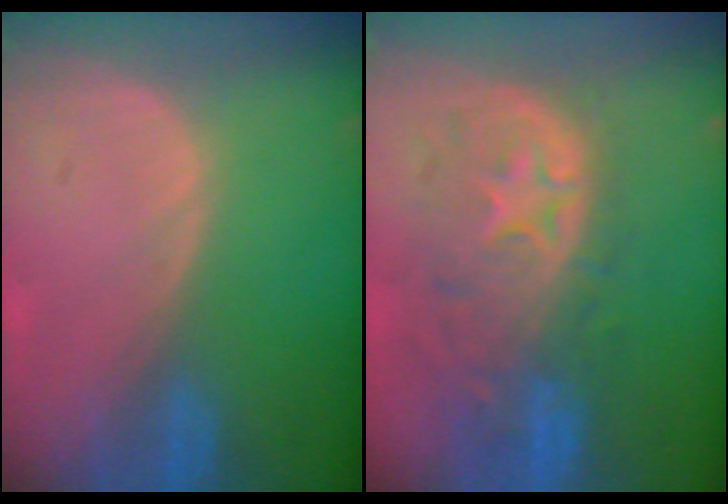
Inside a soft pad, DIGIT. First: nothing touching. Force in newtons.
{"total": 11.1, "press": 9.7, "slide": 5.2}